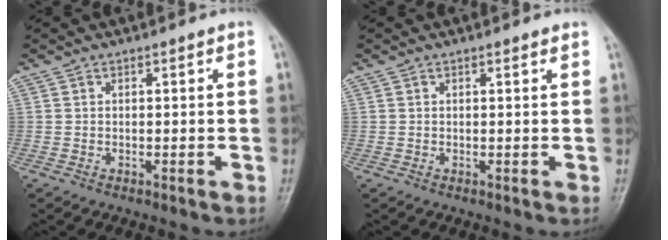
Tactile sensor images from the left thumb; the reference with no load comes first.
{"total": 0.8, "force": [0.7, 0.1, 0.4], "torque": [-0.006, 0.000, 0.008]}